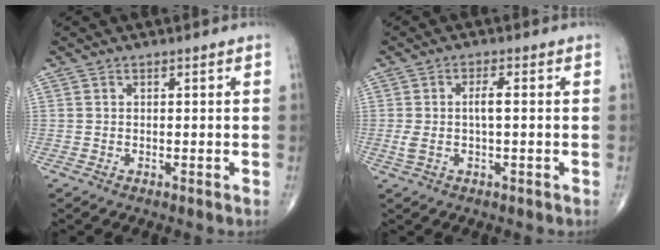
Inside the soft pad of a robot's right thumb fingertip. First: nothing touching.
{"total": 4.1, "force": [0.0, 0.9, 4.0], "torque": [-0.100, 0.011, 0.000]}